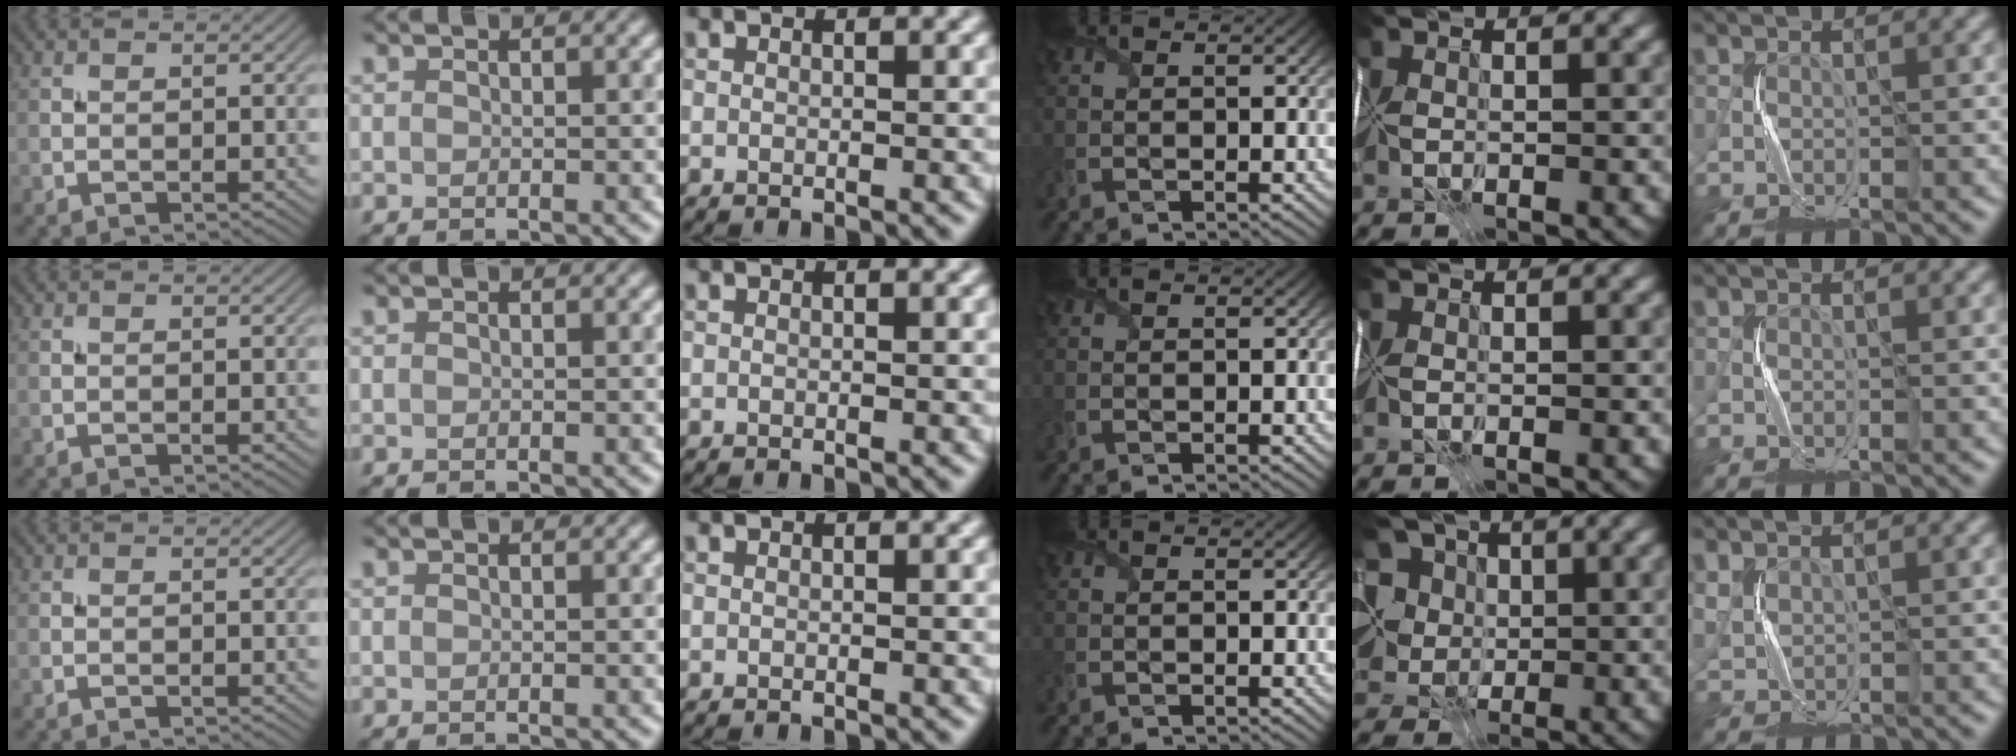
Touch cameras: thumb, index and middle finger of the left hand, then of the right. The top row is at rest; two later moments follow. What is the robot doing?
{"motion": "fold", "object": "shipping label"}